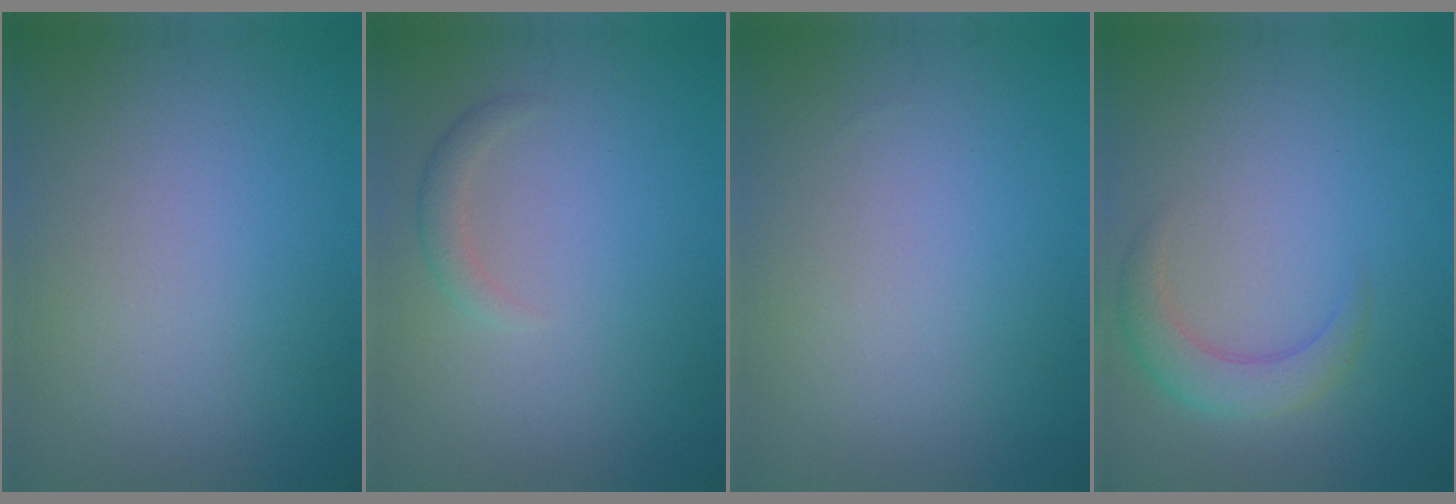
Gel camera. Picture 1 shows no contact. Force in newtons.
{"total": 1.2, "press": 1.2, "slide": 0.0}
{"total": 0.0}
{"total": 2.9, "press": 2.9, "slide": 0.2}